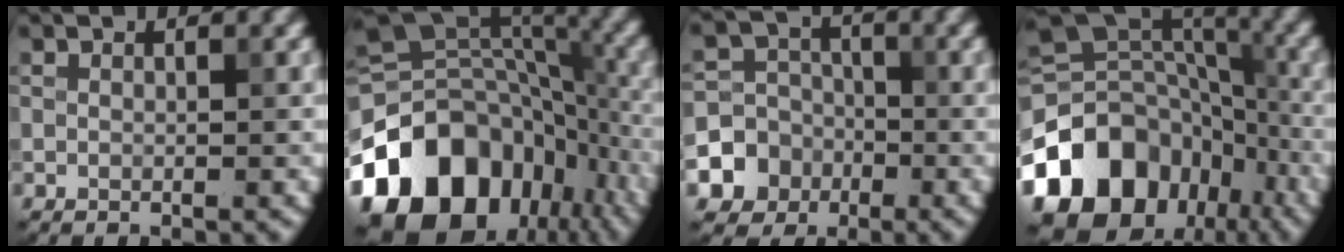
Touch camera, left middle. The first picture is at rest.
{"total": 17.5, "force": [-8.9, 11.8, 9.4], "torque": [-0.195, -0.003, -0.153]}
{"total": 6.9, "force": [-2.6, 6.3, 1.0], "torque": [-0.010, -0.001, -0.067]}
{"total": 15.8, "force": [-8.1, 11.4, 7.4], "torque": [-0.160, 0.009, -0.141]}